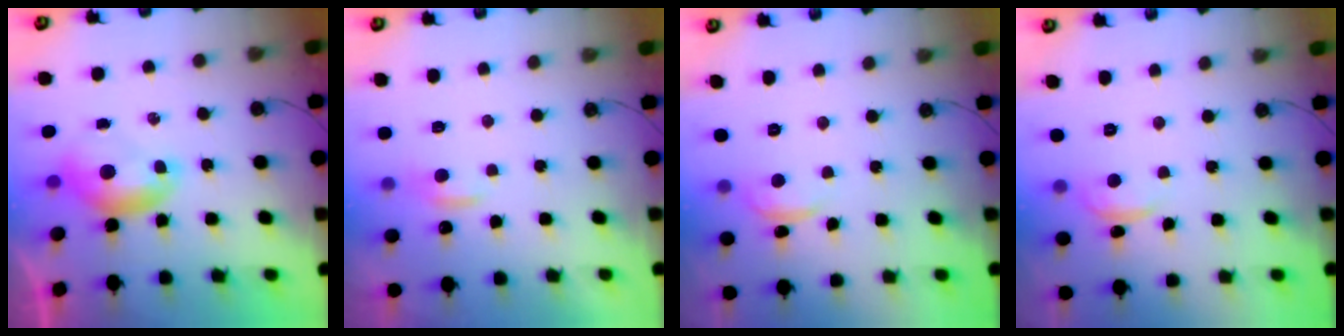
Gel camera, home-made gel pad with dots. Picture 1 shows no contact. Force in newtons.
{"total": 0.6, "press": 0.1, "slide": 0.6}
{"total": 1.0, "press": 0.7, "slide": 0.7}
{"total": 1.0, "press": 0.7, "slide": 0.7}